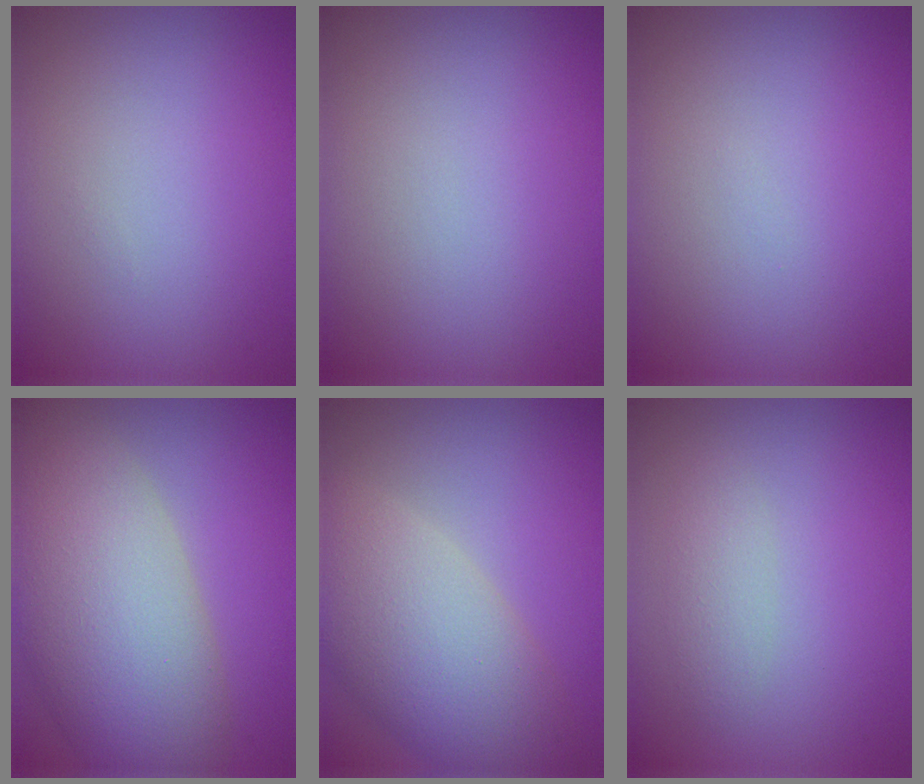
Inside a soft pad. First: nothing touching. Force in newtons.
{"total": 0.0}
{"total": 0.0}
{"total": 10.7, "press": 10.7, "slide": 0.7}
{"total": 7.9, "press": 7.8, "slide": 0.8}
{"total": 1.5, "press": 1.5, "slide": 0.1}